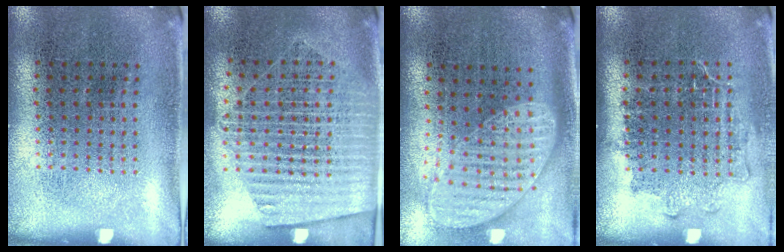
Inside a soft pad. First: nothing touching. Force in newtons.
{"total": 1.6, "press": 1.5, "slide": 0.7}
{"total": 1.9, "press": 1.5, "slide": 1.1}
{"total": 1.2, "press": 1.1, "slide": 0.6}